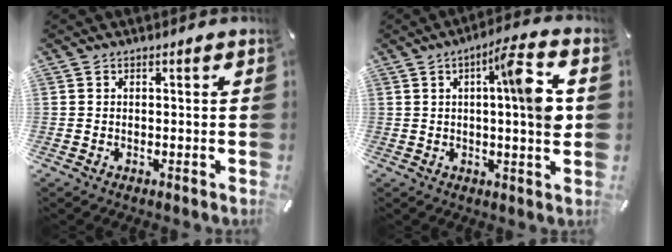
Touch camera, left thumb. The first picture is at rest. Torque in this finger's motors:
{"motor_torque": [1.67, 2.87, 1.11, -0.72, 0.38]}